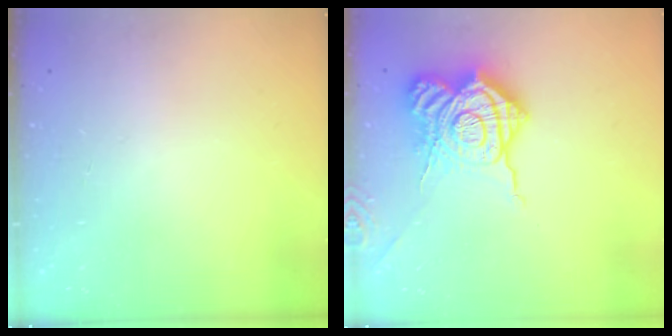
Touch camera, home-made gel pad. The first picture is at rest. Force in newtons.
{"total": 19.4, "press": 19.4, "slide": 1.3}